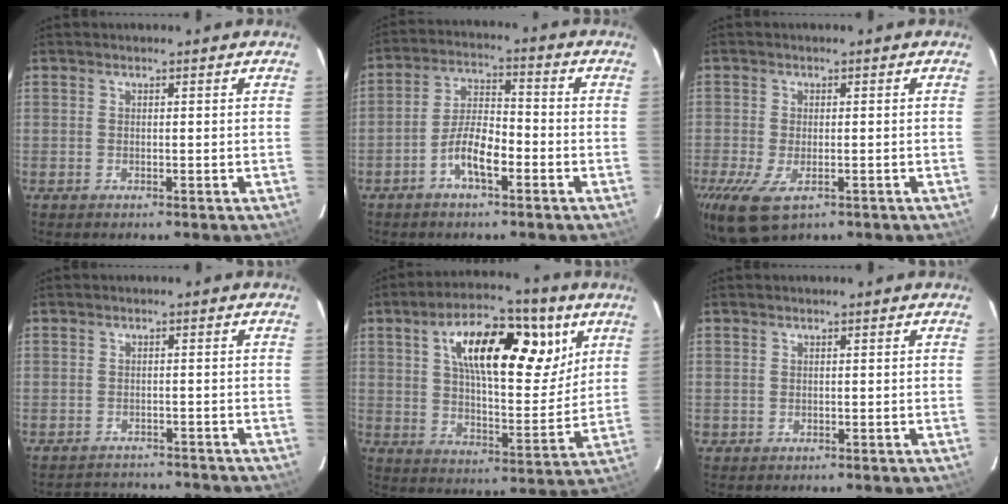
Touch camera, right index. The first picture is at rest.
{"total": 7.1, "force": [-3.7, 2.3, 5.6], "torque": [-0.120, 0.012, -0.068]}
{"total": 7.5, "force": [-3.9, 3.6, 5.3], "torque": [-0.119, -0.029, -0.065]}
{"total": 6.0, "force": [-5.6, 2.2, 0.7], "torque": [-0.017, 0.019, -0.078]}
{"total": 20.5, "force": [8.7, 8.6, 16.4], "torque": [-0.260, 0.021, 0.135]}
{"total": 0.9, "force": [0.0, 0.9, -0.1], "torque": [0.005, 0.003, 0.000]}